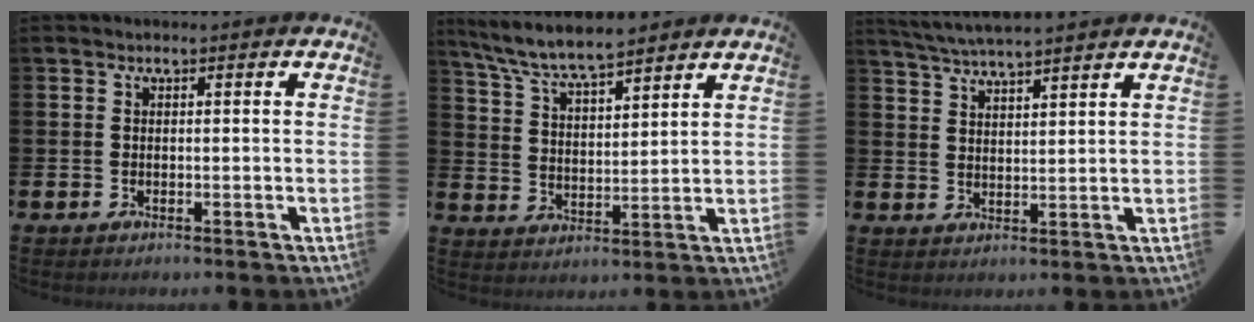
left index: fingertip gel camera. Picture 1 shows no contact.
{"total": 7.1, "force": [6.7, 0.9, 2.2], "torque": [-0.073, -0.029, 0.120]}
{"total": 4.6, "force": [4.5, -0.2, 1.0], "torque": [-0.041, -0.017, 0.083]}